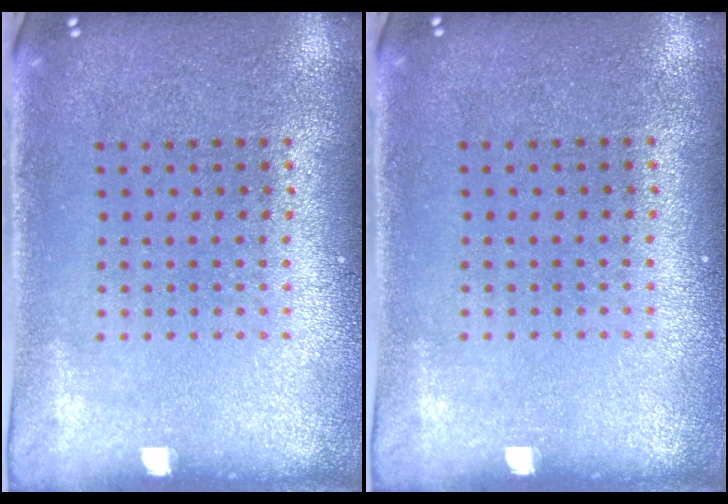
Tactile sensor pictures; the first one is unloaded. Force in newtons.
{"total": 0.0}